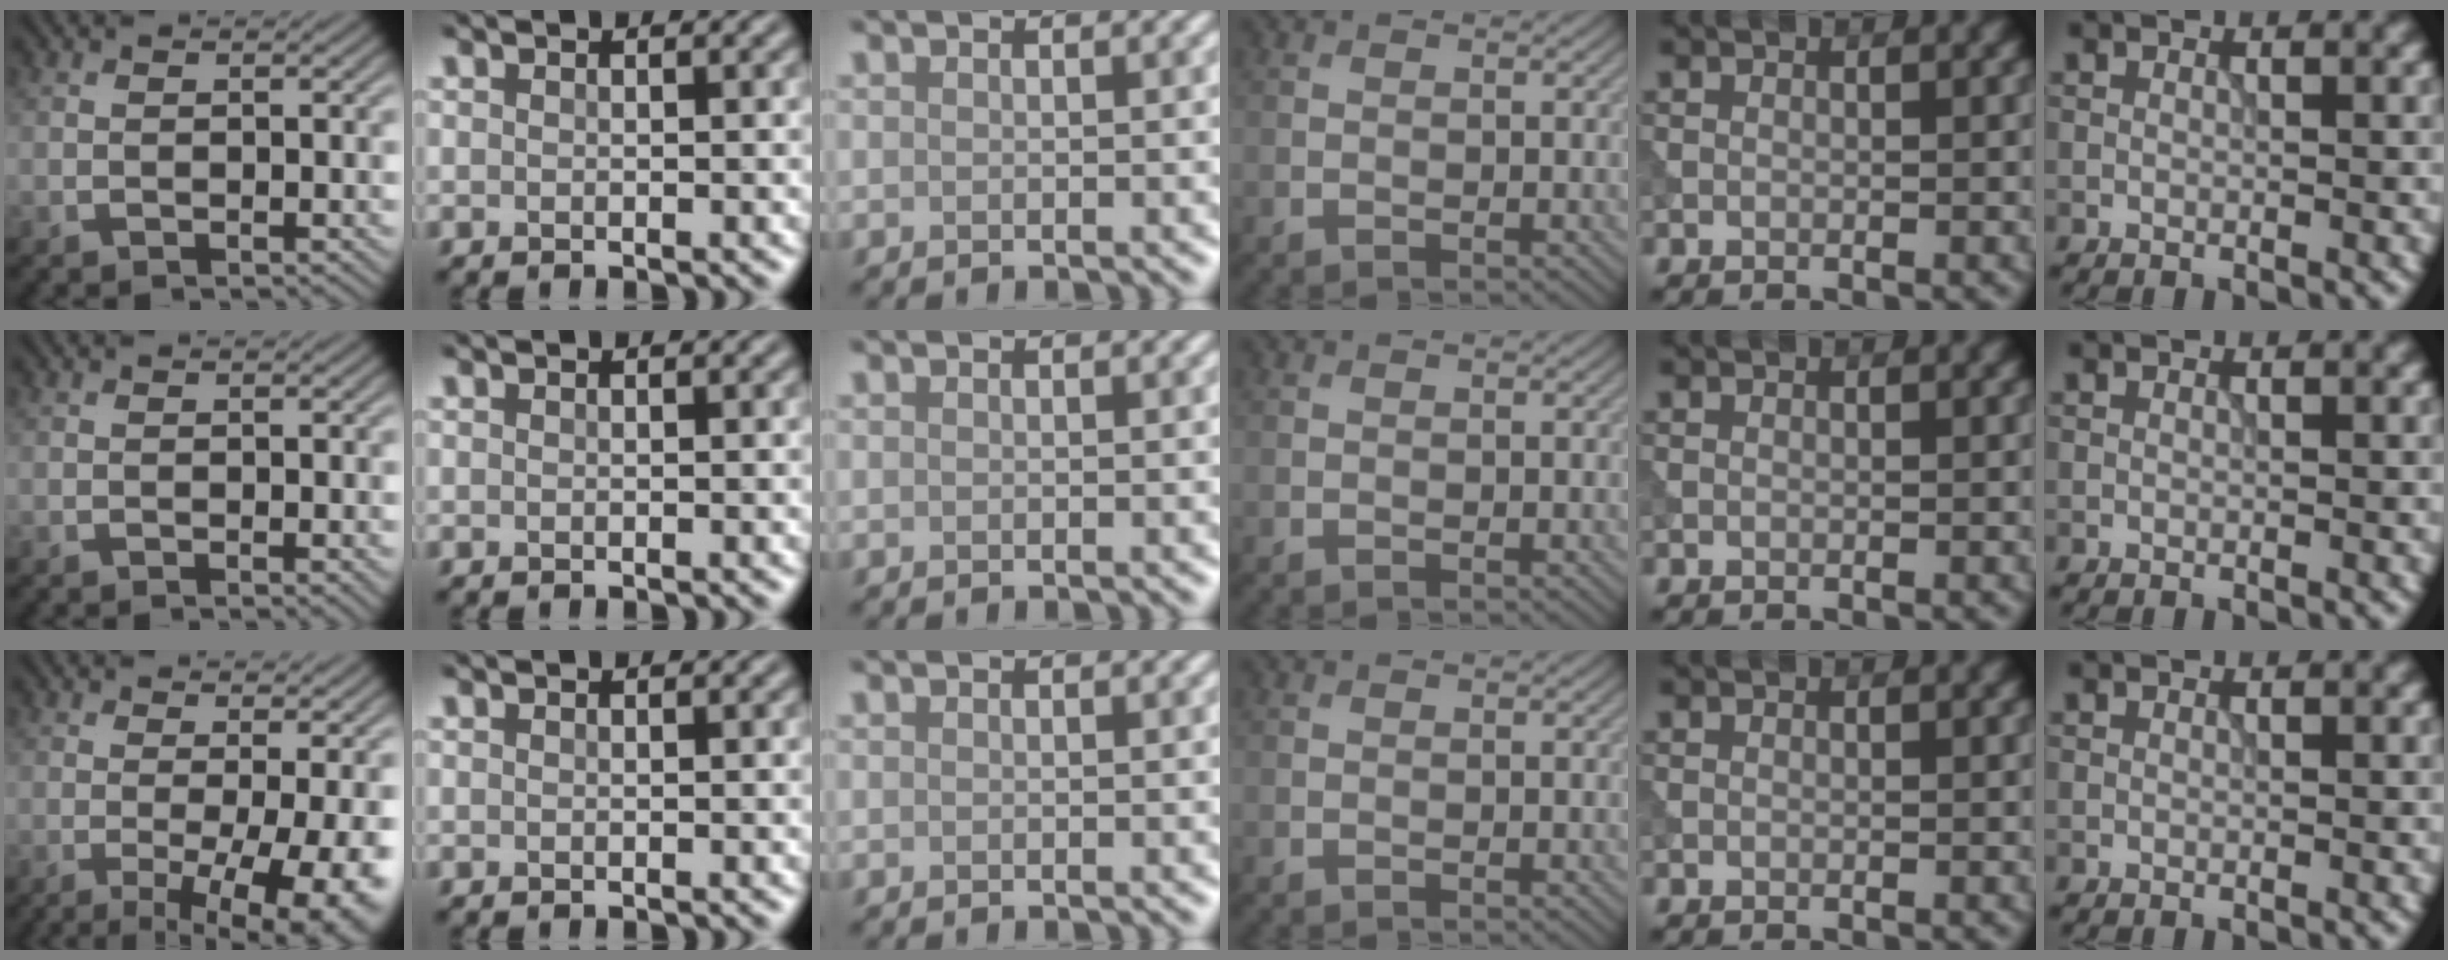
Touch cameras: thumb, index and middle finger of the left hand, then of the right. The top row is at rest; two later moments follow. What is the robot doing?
{"motion": "extract", "object": "tissue"}